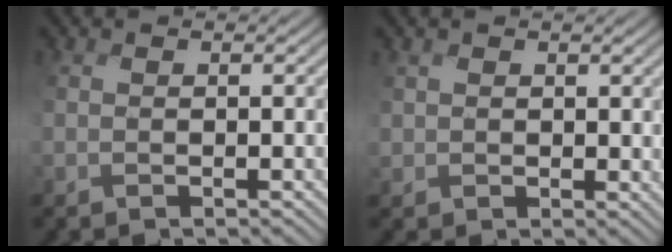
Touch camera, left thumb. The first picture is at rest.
{"total": 1.1, "force": [0.9, 0.5, -0.5], "torque": [0.000, 0.001, 0.010]}